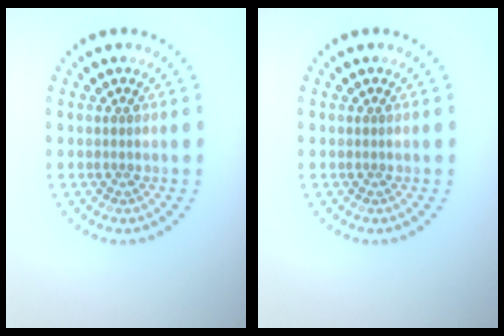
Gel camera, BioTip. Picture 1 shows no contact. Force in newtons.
{"total": 0.0}